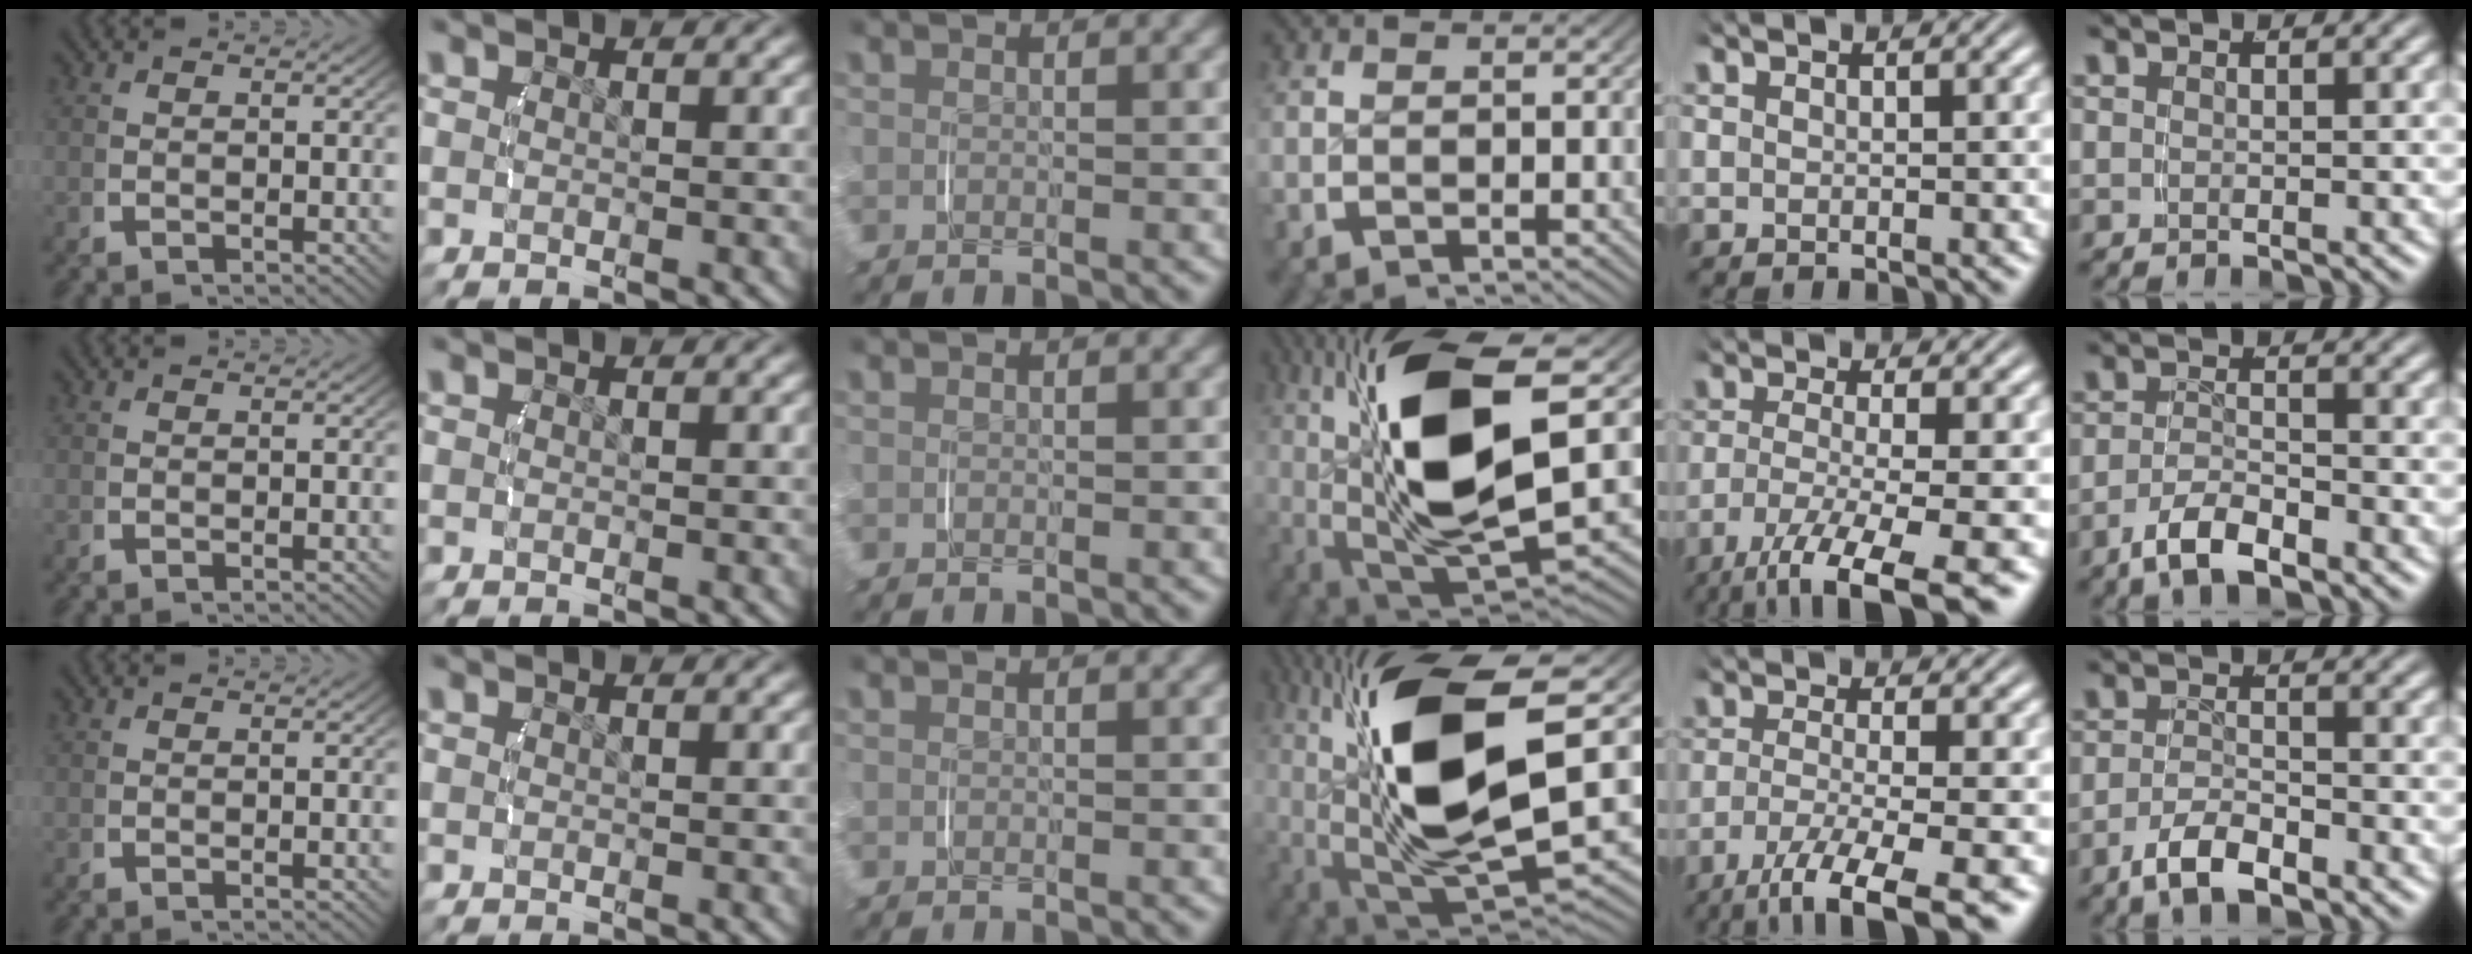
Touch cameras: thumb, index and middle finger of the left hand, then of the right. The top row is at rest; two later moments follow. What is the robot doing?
{"motion": "lift_and_place", "object": "camera"}